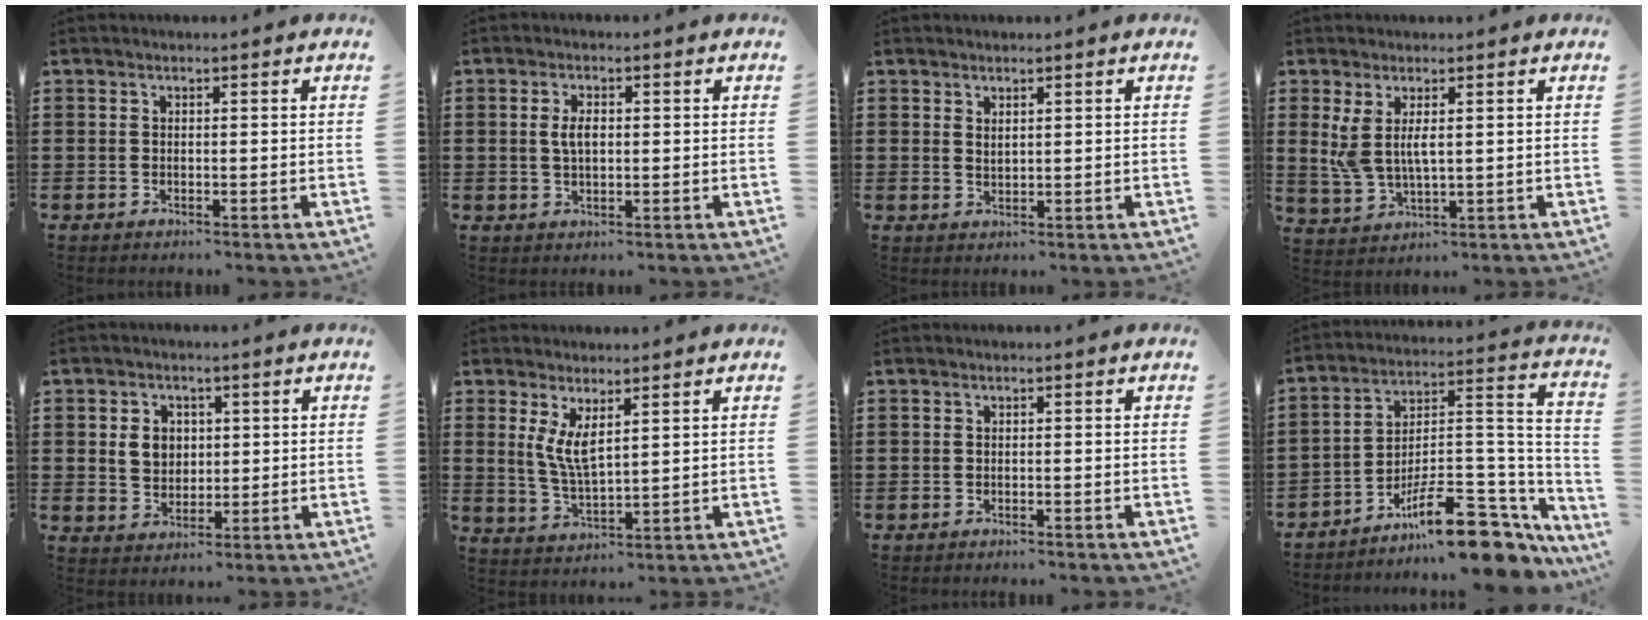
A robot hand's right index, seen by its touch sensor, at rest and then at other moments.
{"total": 3.2, "force": [0.4, 1.5, 2.8], "torque": [-0.057, 0.005, 0.005]}
{"total": 1.2, "force": [1.1, 0.4, 0.3], "torque": [-0.008, 0.002, 0.021]}
{"total": 4.9, "force": [1.4, 2.0, 4.2], "torque": [-0.108, -0.004, 0.017]}
{"total": 4.6, "force": [0.9, 3.8, 2.3], "torque": [-0.060, 0.012, 0.015]}
{"total": 5.1, "force": [2.2, 1.7, 4.3], "torque": [-0.098, -0.005, 0.038]}
{"total": 0.0}
{"total": 13.5, "force": [-9.9, 3.8, 8.4], "torque": [-0.110, 0.036, -0.172]}